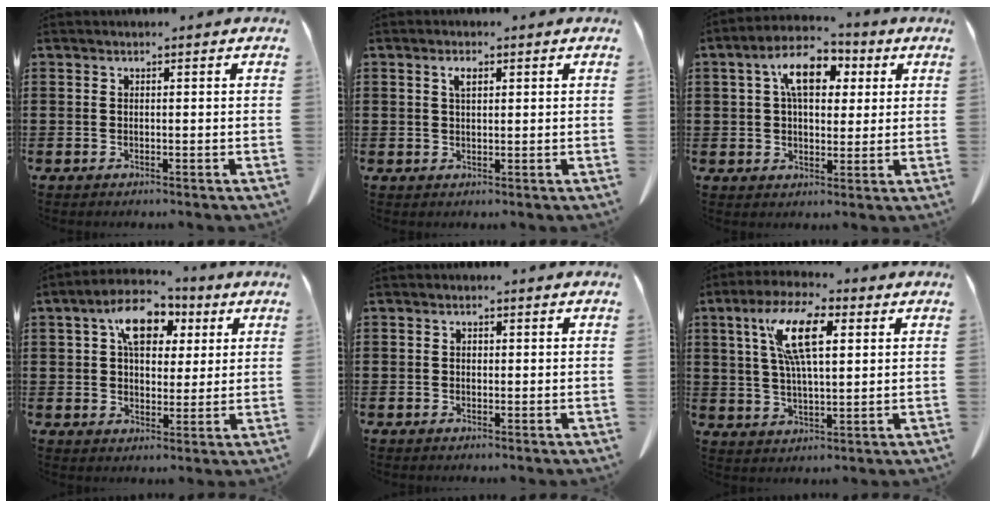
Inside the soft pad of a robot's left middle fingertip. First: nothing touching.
{"total": 2.6, "force": [1.1, 1.1, 2.1], "torque": [-0.047, 0.003, 0.020]}
{"total": 8.3, "force": [3.2, 4.9, 5.9], "torque": [-0.109, 0.006, 0.052]}
{"total": 8.5, "force": [3.9, 5.4, 5.3], "torque": [-0.101, 0.006, 0.066]}
{"total": 0.7, "force": [0.1, 0.7, 0.3], "torque": [-0.009, 0.002, 0.002]}
{"total": 11.3, "force": [4.2, 3.8, 9.8], "torque": [-0.210, 0.009, 0.069]}